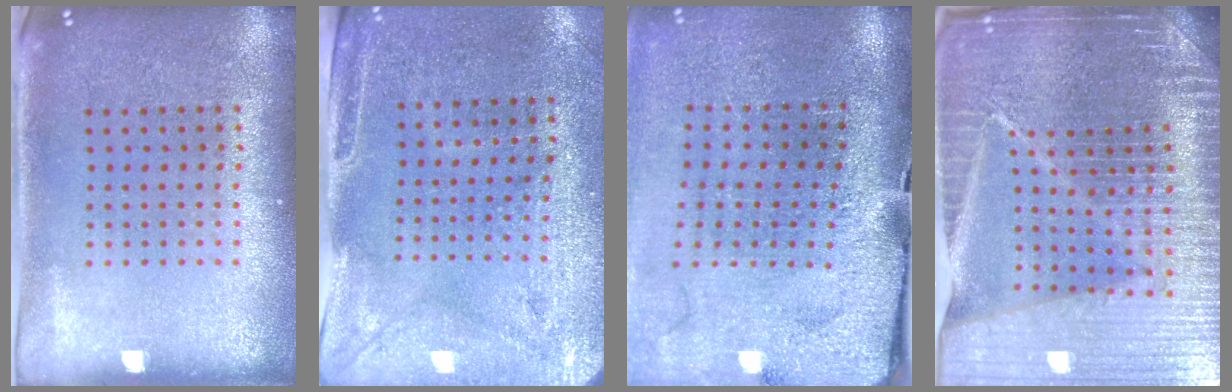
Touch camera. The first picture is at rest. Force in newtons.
{"total": 2.9, "press": 2.5, "slide": 1.6}
{"total": 3.6, "press": 3.0, "slide": 1.9}
{"total": 6.3, "press": 5.5, "slide": 3.1}